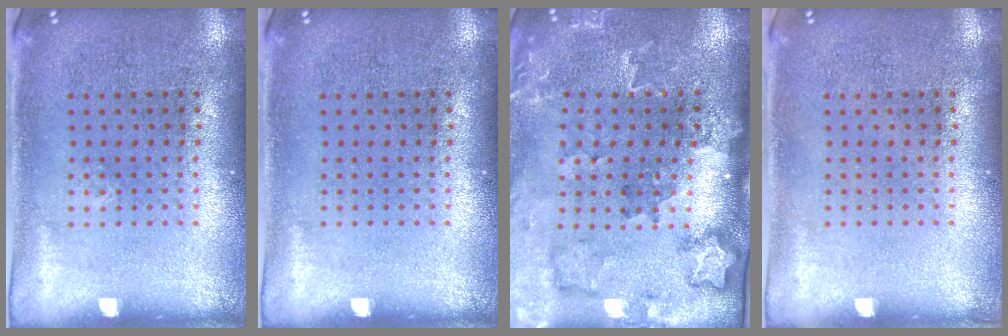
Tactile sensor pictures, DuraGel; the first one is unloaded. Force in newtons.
{"total": 0.0}
{"total": 1.9, "press": 1.8, "slide": 0.4}
{"total": 0.0}